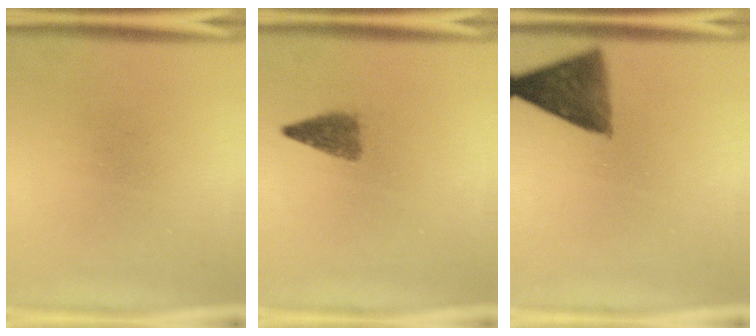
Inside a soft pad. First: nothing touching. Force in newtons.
{"total": 2.8}
{"total": 8.6}